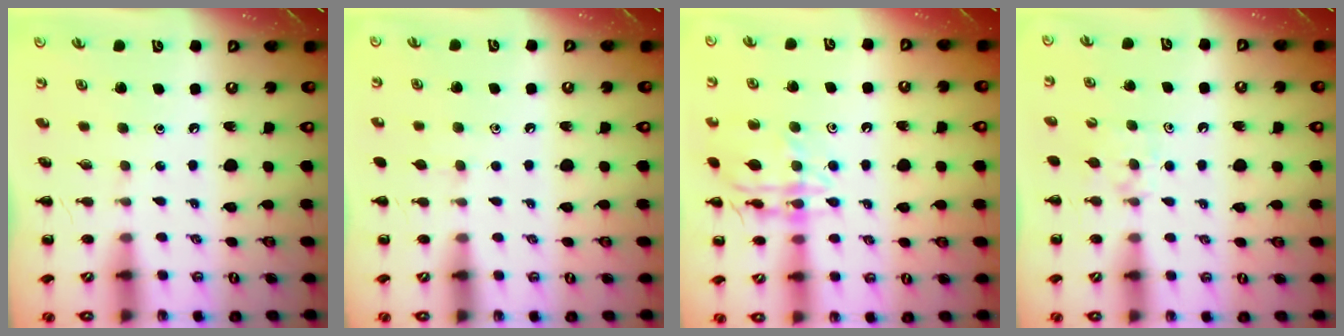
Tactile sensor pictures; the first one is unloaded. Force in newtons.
{"total": 2.8, "press": 2.5, "slide": 1.3}
{"total": 14.3, "press": 14.3, "slide": 1.1}
{"total": 5.1, "press": 4.8, "slide": 1.6}